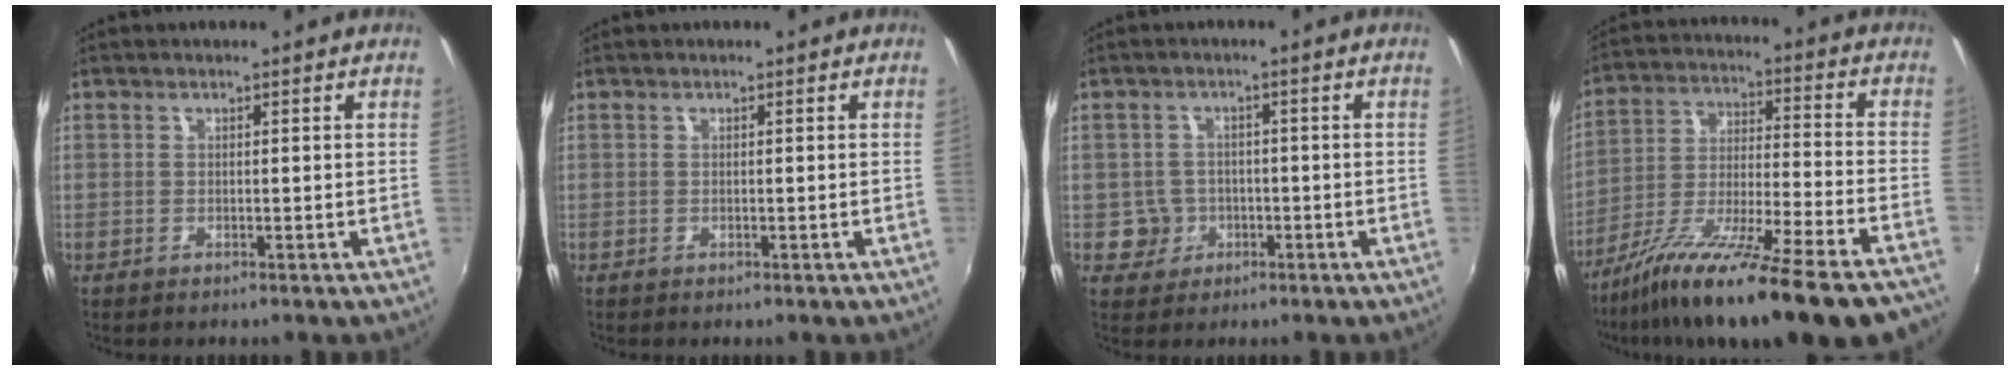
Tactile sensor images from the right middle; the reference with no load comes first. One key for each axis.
{"total": 0.0}
{"total": 4.1, "fx": -1.3, "fy": 3.9, "fz": 0.3, "tx": -0.014, "ty": 0.010, "tz": -0.016}
{"total": 24.9, "fx": -19.3, "fy": 2.0, "fz": 15.6, "tx": -0.270, "ty": -0.065, "tz": -0.304}